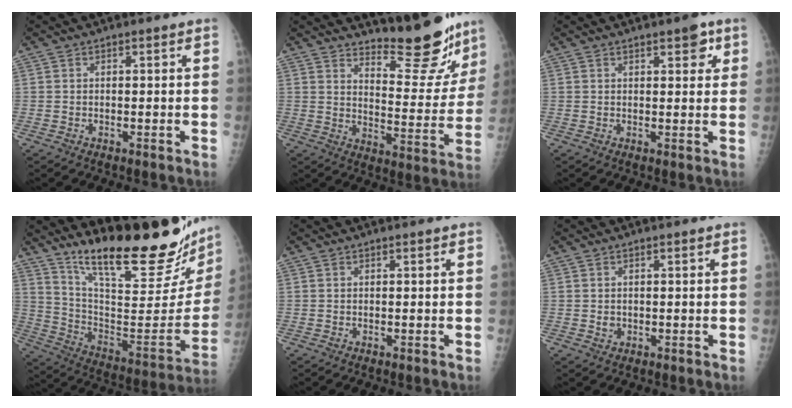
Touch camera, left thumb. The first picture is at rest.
{"total": 15.1, "force": [13.4, 3.4, 6.1], "torque": [-0.049, -0.121, 0.188]}
{"total": 3.9, "force": [2.1, 1.6, 2.8], "torque": [-0.019, -0.007, 0.023]}
{"total": 30.1, "force": [23.2, 6.3, 18.2], "torque": [-0.249, -0.145, 0.346]}
{"total": 0.0}
{"total": 1.2, "force": [0.0, 1.1, 0.5], "torque": [-0.006, 0.000, 0.004]}